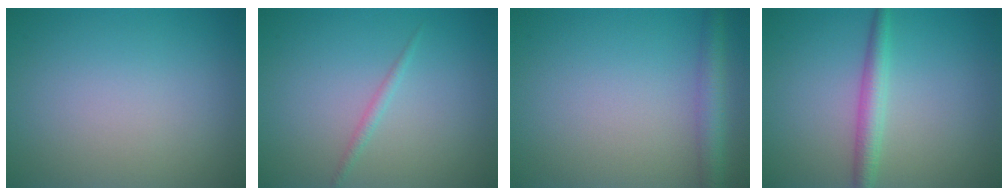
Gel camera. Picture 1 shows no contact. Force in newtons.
{"total": 0.9, "press": 0.9, "slide": 0.1}
{"total": 3.0, "press": 3.0, "slide": 0.1}
{"total": 2.5, "press": 2.5, "slide": 0.1}